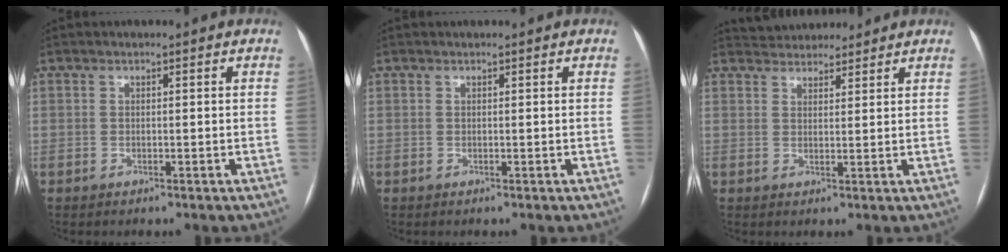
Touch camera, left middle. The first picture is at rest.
{"total": 0.7, "force": [0.6, 0.1, 0.1], "torque": [-0.005, 0.015, 0.010]}
{"total": 6.6, "force": [6.2, 2.0, 1.1], "torque": [-0.016, 0.024, 0.092]}